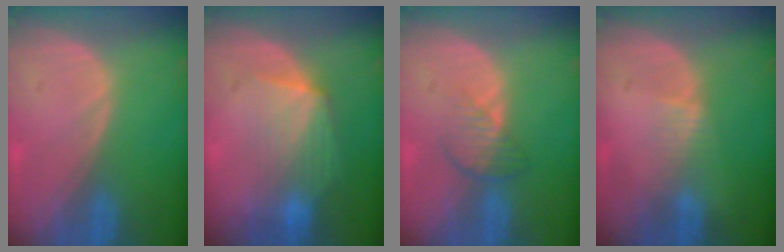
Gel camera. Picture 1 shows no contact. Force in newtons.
{"total": 7.1, "press": 6.8, "slide": 2.3}
{"total": 3.7, "press": 3.2, "slide": 1.9}
{"total": 1.6, "press": 1.6, "slide": 0.3}